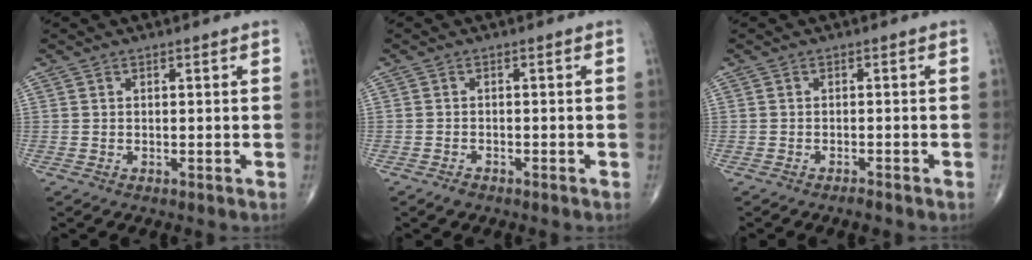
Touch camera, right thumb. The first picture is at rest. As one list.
[{"total": 1.4, "force": [-1.1, 0.7, 0.5], "torque": [-0.013, 0.003, -0.018]}, {"total": 1.4, "force": [-1.2, 0.2, 0.7], "torque": [-0.020, 0.005, -0.021]}]